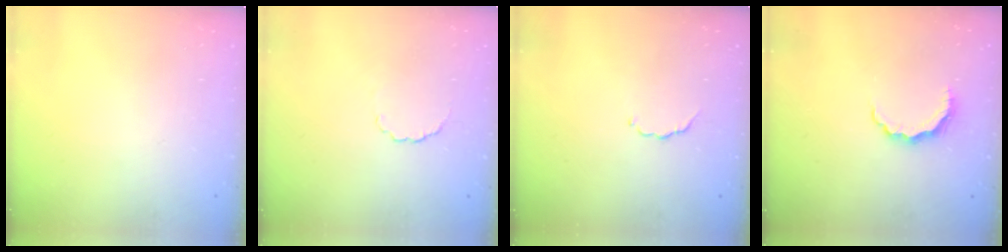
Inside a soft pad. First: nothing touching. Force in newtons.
{"total": 2.9, "press": 2.7, "slide": 1.0}
{"total": 2.8, "press": 2.7, "slide": 0.5}
{"total": 5.7, "press": 5.7, "slide": 0.8}